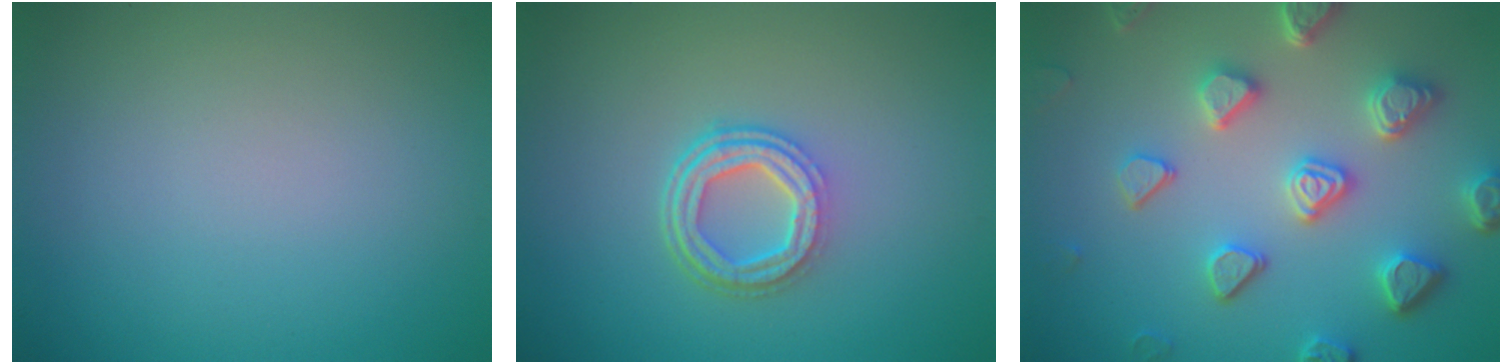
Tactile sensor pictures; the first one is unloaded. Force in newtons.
{"total": 4.2, "press": 3.2, "slide": 2.8}
{"total": 5.8, "press": 5.0, "slide": 3.0}